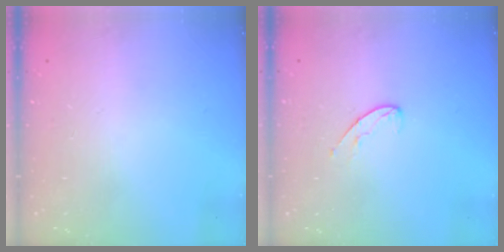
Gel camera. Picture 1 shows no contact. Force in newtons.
{"total": 6.6, "press": 6.6, "slide": 0.7}